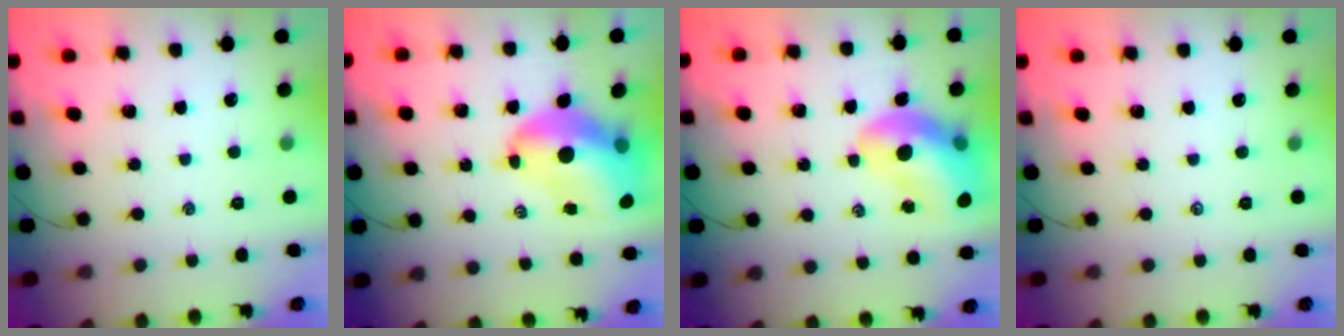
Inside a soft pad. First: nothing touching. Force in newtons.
{"total": 14.2, "press": 13.7, "slide": 4.0}
{"total": 14.6, "press": 14.0, "slide": 4.1}
{"total": 0.0}